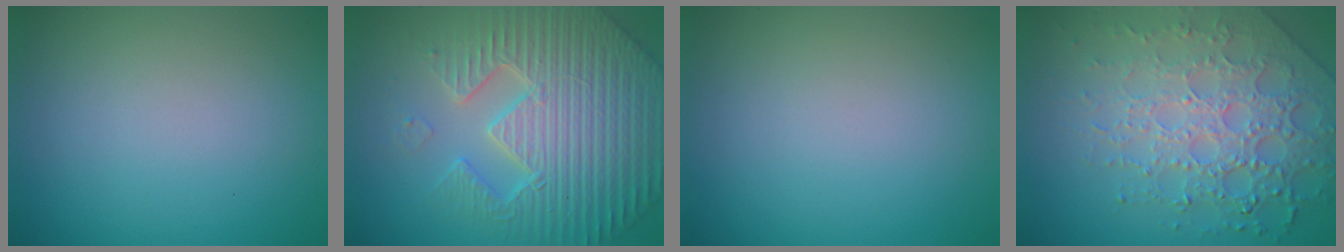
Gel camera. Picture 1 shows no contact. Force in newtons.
{"total": 7.1, "press": 6.9, "slide": 1.8}
{"total": 0.0}
{"total": 8.0, "press": 5.5, "slide": 5.7}